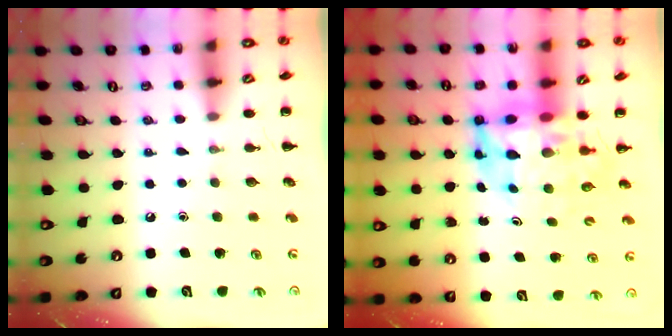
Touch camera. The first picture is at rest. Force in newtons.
{"total": 9.3, "press": 8.7, "slide": 3.2}